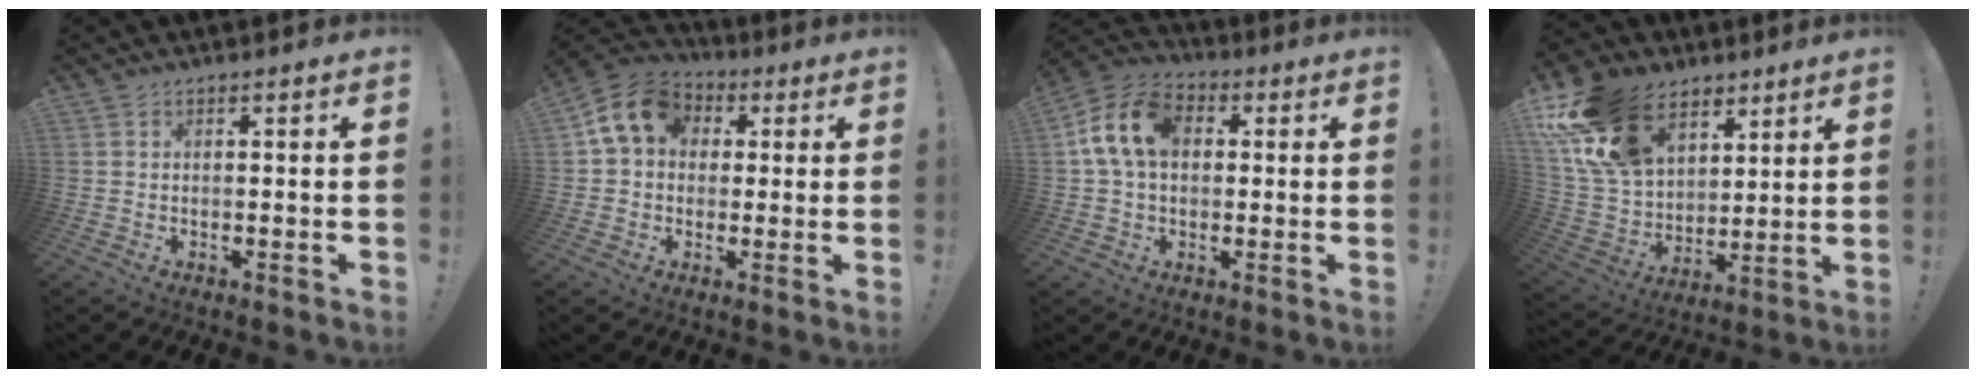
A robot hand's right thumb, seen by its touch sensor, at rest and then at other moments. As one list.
[{"total": 11.2, "force": [3.3, 8.8, 6.1], "torque": [-0.094, 0.003, 0.068]}, {"total": 13.7, "force": [3.0, 9.6, 9.2], "torque": [-0.164, 0.013, 0.059]}, {"total": 21.7, "force": [11.5, 14.6, 11.2], "torque": [-0.208, -0.055, 0.225]}]